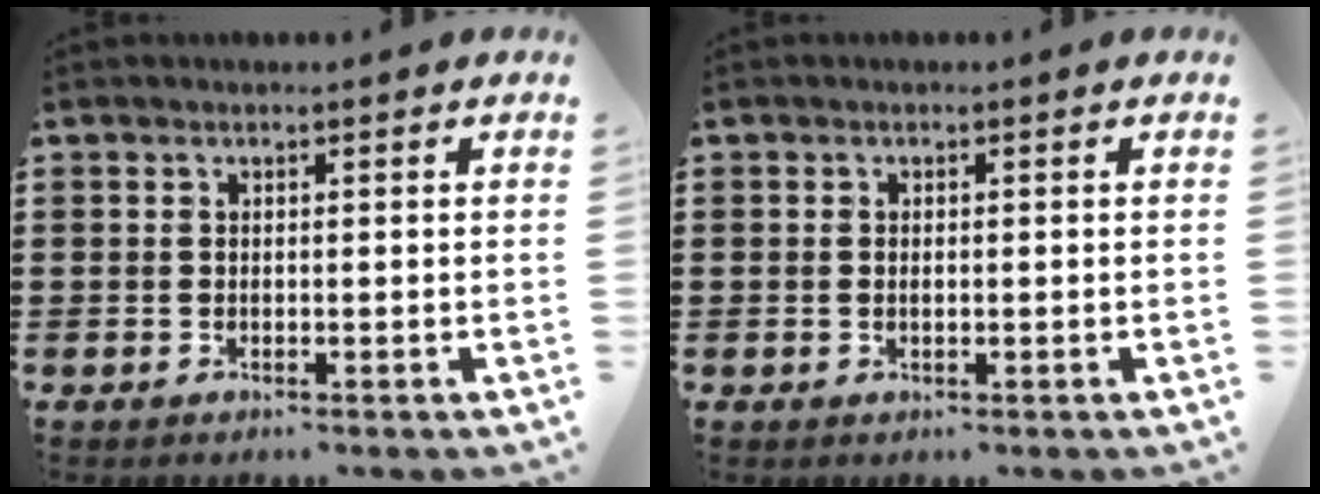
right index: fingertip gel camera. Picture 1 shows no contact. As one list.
[{"total": 0.6, "force": [0.0, 0.3, 0.5], "torque": [-0.011, -0.001, 0.000]}]